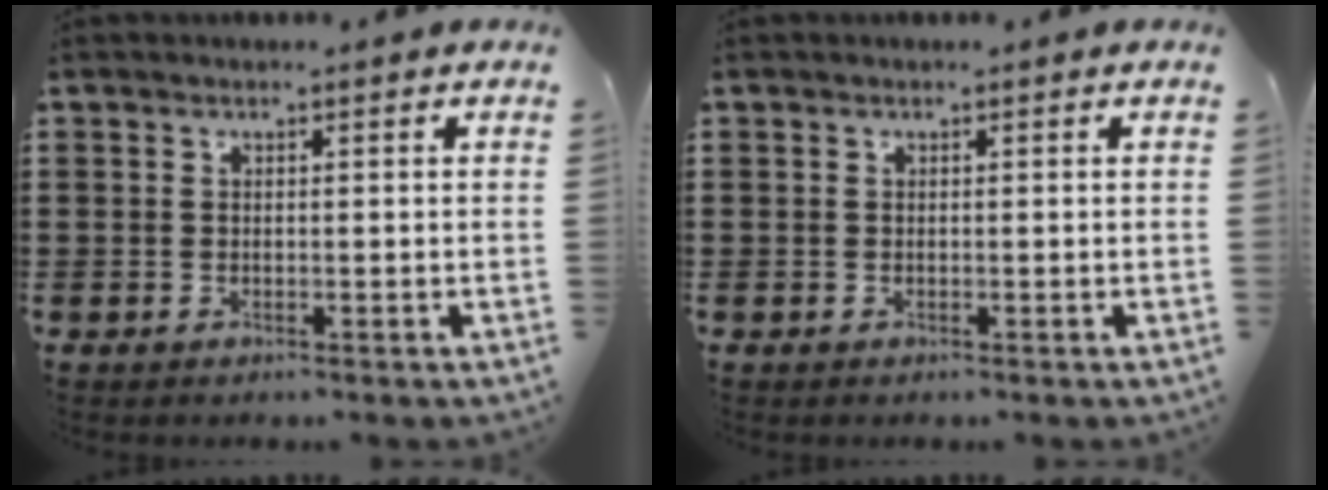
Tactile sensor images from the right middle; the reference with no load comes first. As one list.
[{"total": 0.0}]